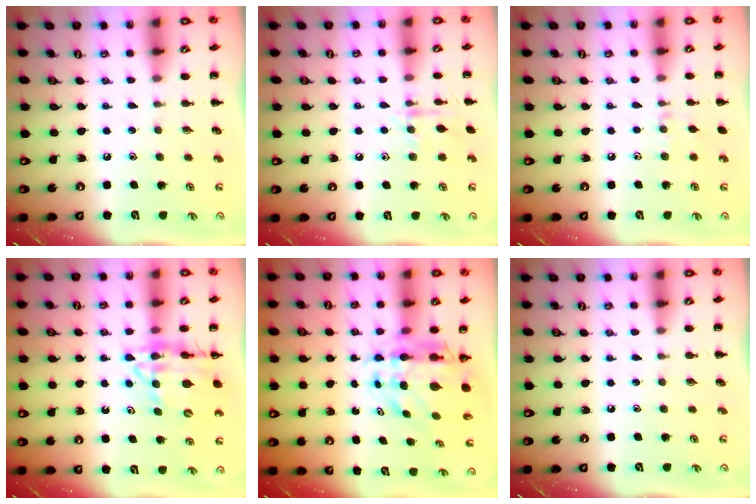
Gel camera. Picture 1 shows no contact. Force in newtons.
{"total": 8.1, "press": 7.9, "slide": 1.5}
{"total": 6.0, "press": 5.7, "slide": 1.9}
{"total": 14.6, "press": 14.1, "slide": 3.8}
{"total": 9.2, "press": 8.7, "slide": 3.0}
{"total": 0.0}